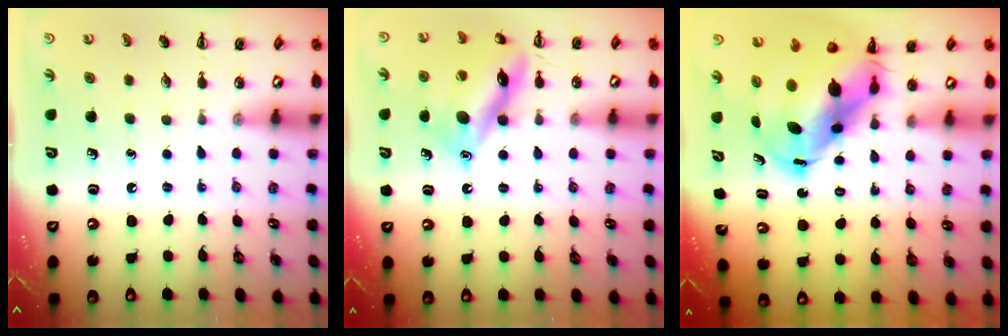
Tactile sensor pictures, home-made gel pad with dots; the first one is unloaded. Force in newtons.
{"total": 14.9, "press": 14.9, "slide": 1.3}
{"total": 11.2, "press": 10.9, "slide": 2.8}